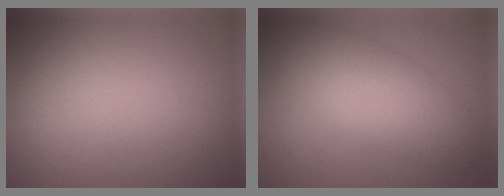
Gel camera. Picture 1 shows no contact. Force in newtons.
{"total": 5.7, "press": 5.7, "slide": 0.1}